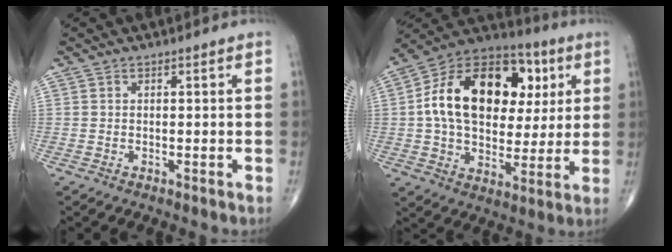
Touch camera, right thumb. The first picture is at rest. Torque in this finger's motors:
{"motor_torque": [2.18, 2.83, 0.84, -0.57, 0.48]}